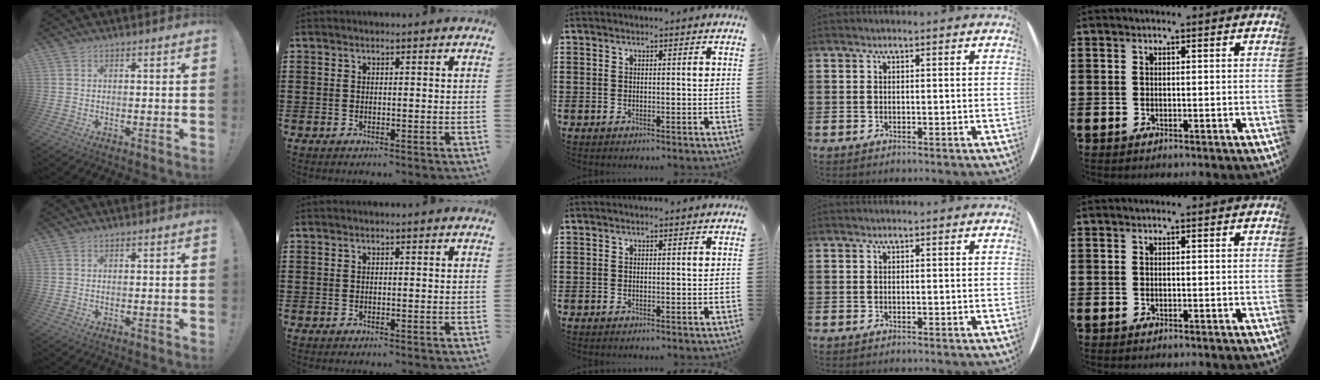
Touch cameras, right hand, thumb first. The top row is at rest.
{}